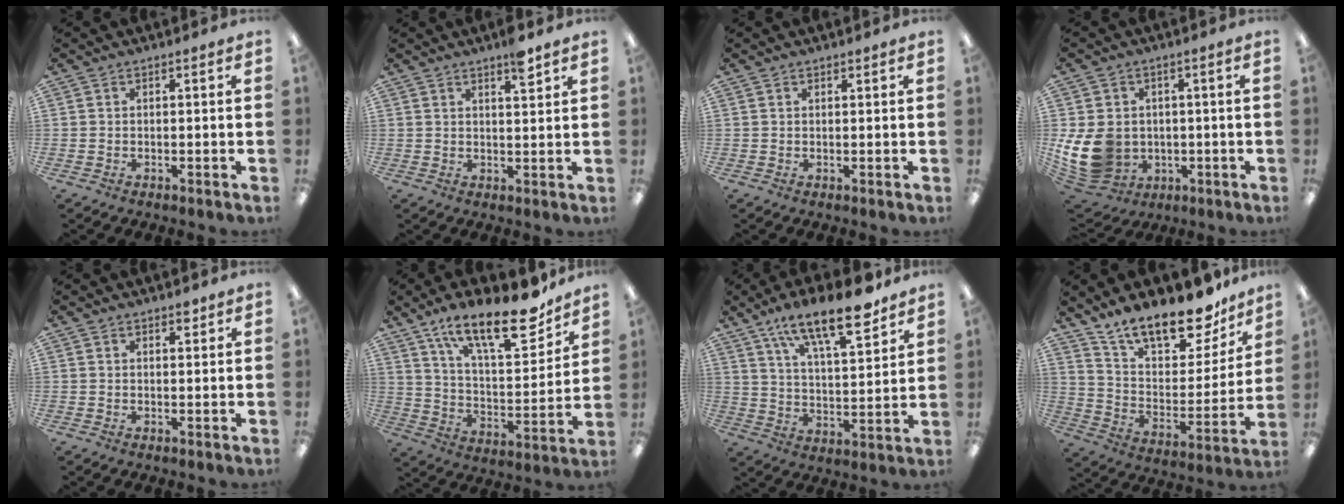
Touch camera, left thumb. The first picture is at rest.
{"total": 4.6, "force": [3.4, 0.9, 3.0], "torque": [-0.036, -0.018, 0.052]}
{"total": 0.7, "force": [0.6, 0.3, 0.2], "torque": [-0.003, 0.001, 0.011]}
{"total": 12.6, "force": [-1.0, 10.7, 6.6], "torque": [-0.163, -0.003, -0.011]}
{"total": 2.0, "force": [1.6, 0.9, 0.8], "torque": [-0.009, -0.003, 0.026]}
{"total": 22.1, "force": [15.8, 7.1, 13.7], "torque": [-0.211, -0.098, 0.262]}
{"total": 17.7, "force": [13.1, 5.5, 10.6], "torque": [-0.170, -0.073, 0.218]}
{"total": 19.9, "force": [16.7, 6.7, 8.6], "torque": [-0.142, -0.118, 0.289]}